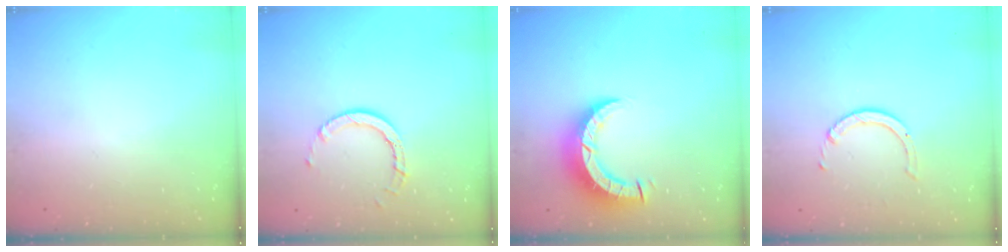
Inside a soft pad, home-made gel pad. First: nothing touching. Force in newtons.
{"total": 5.0, "press": 5.0, "slide": 0.3}
{"total": 8.6, "press": 8.5, "slide": 0.9}
{"total": 2.3, "press": 2.3, "slide": 0.3}